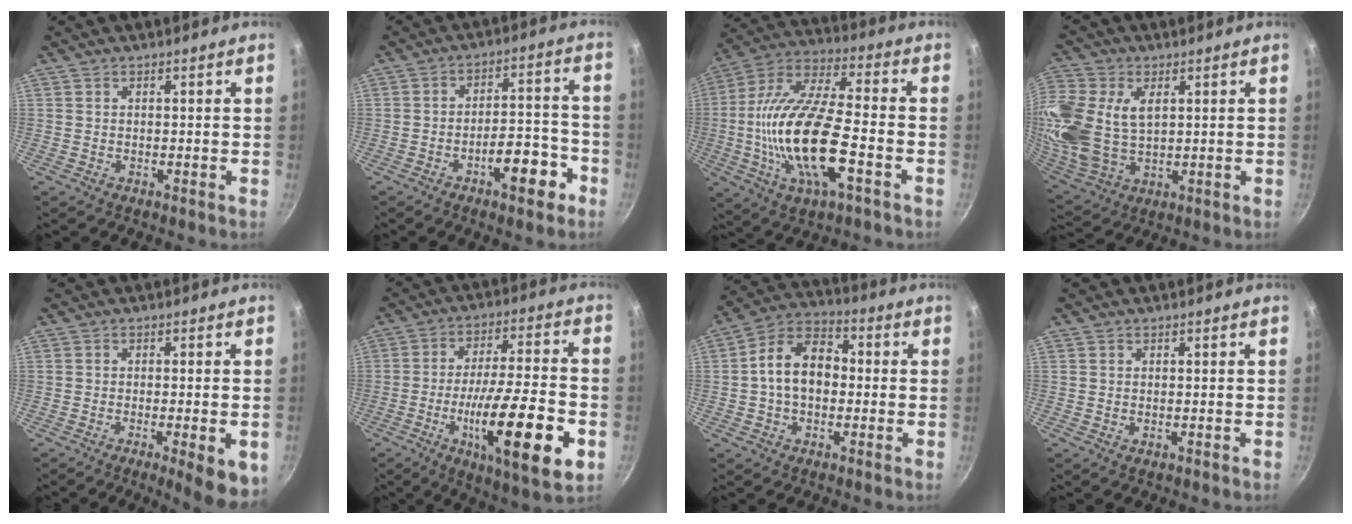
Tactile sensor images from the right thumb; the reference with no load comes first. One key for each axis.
{"total": 9.9, "fx": -5.1, "fy": 3.9, "fz": 7.5, "tx": -0.079, "ty": 0.052, "tz": -0.068}
{"total": 21.3, "fx": -5.2, "fy": 7.8, "fz": 19.1, "tx": -0.370, "ty": 0.025, "tz": -0.108}
{"total": 17.8, "fx": 3.7, "fy": 11.7, "fz": 12.8, "tx": -0.294, "ty": -0.010, "tz": 0.079}
{"total": 8.2, "fx": -3.1, "fy": 1.7, "fz": 7.4, "tx": -0.089, "ty": 0.003, "tz": -0.040}
{"total": 21.7, "fx": -7.1, "fy": 5.2, "fz": 19.9, "tx": -0.307, "ty": 0.018, "tz": -0.112}
{"total": 11.3, "fx": -0.3, "fy": 7.8, "fz": 8.1, "tx": -0.108, "ty": 0.037, "tz": -0.025}
{"total": 0.6, "fx": -0.2, "fy": 0.2, "fz": 0.5, "tx": -0.008, "ty": 0.000, "tz": -0.003}